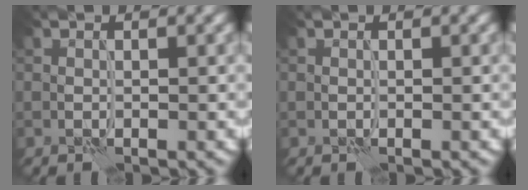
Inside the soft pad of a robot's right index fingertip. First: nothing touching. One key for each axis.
{"total": 0.0}